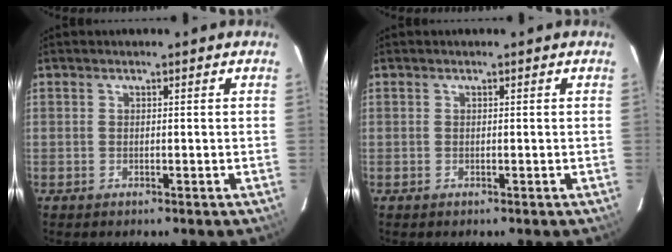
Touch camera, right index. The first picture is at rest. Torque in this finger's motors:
{"motor_torque": [0.00, 0.00, 0.01, 0.00]}